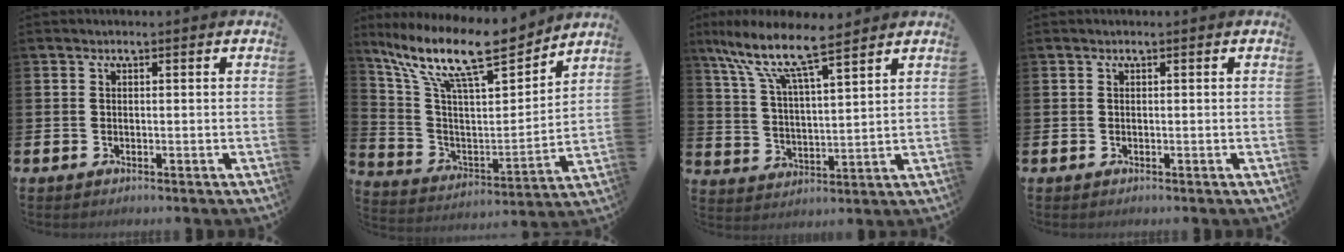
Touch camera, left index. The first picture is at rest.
{"total": 13.5, "force": [11.1, 2.8, 7.1], "torque": [-0.169, -0.073, 0.188]}
{"total": 9.4, "force": [7.8, 1.9, 4.8], "torque": [-0.122, -0.040, 0.134]}
{"total": 0.0}